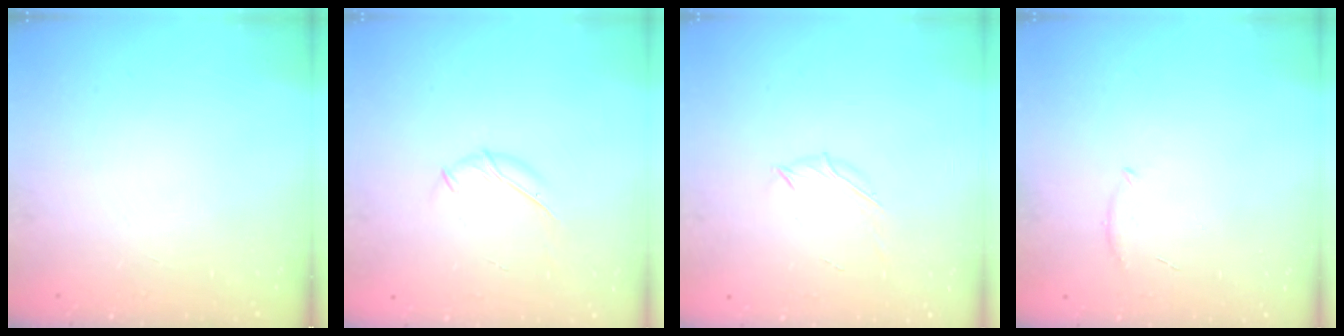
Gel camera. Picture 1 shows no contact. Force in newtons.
{"total": 6.6, "press": 6.5, "slide": 1.4}
{"total": 3.9, "press": 3.8, "slide": 0.8}
{"total": 5.5, "press": 5.2, "slide": 1.5}